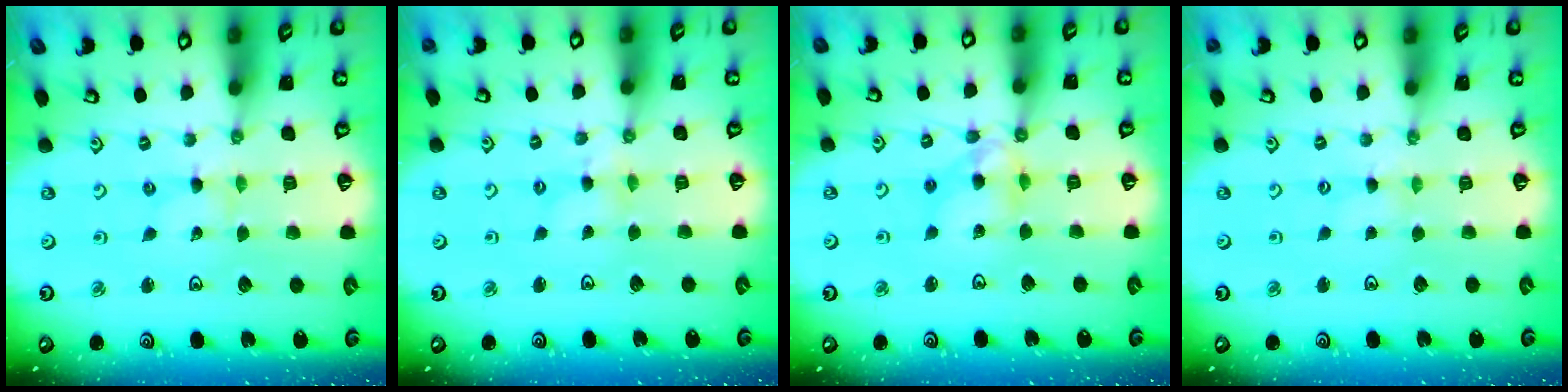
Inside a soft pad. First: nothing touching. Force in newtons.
{"total": 2.0, "press": 2.0, "slide": 0.2}
{"total": 8.5, "press": 8.5, "slide": 0.7}
{"total": 0.6, "press": 0.5, "slide": 0.2}